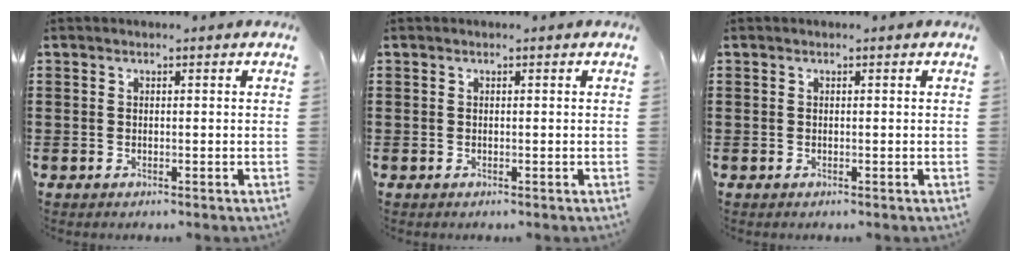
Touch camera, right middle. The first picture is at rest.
{"total": 0.0}
{"total": 0.0}